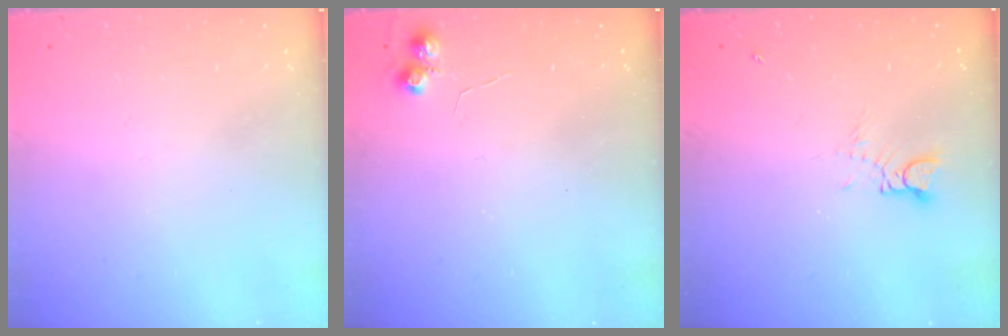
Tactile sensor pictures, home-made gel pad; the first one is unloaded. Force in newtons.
{"total": 5.1, "press": 5.0, "slide": 0.9}
{"total": 2.7, "press": 2.7, "slide": 0.2}